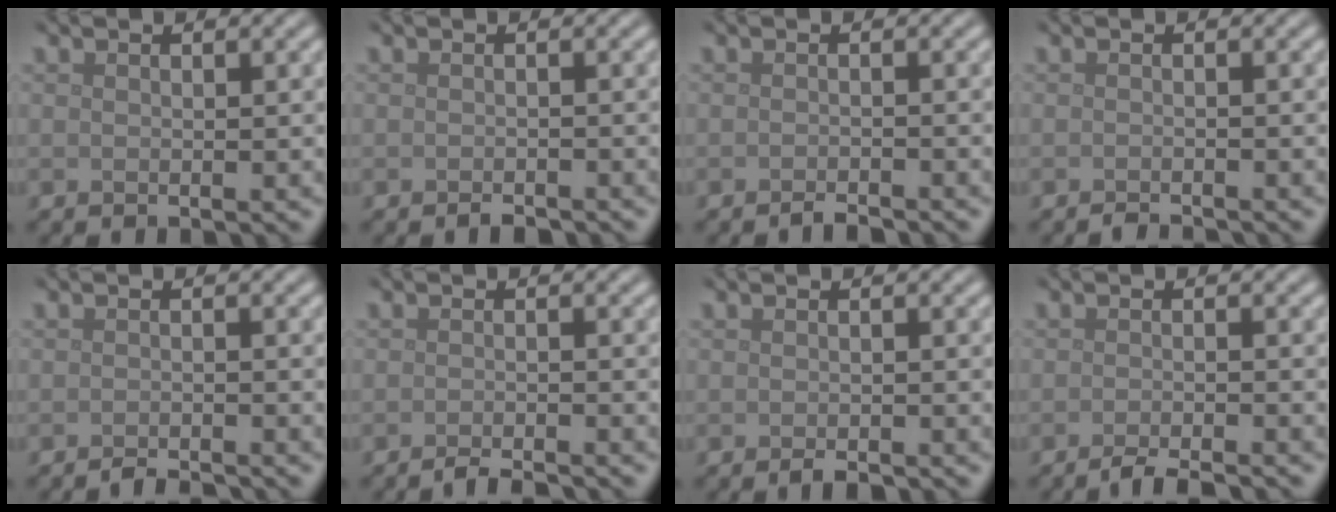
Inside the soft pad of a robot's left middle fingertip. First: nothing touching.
{"total": 1.0, "force": [-0.8, 0.3, 0.4], "torque": [-0.007, -0.004, -0.013]}
{"total": 1.2, "force": [-1.1, 0.1, 0.5], "torque": [-0.008, -0.001, -0.021]}
{"total": 1.1, "force": [-1.0, 0.0, 0.3], "torque": [-0.003, -0.002, -0.021]}
{"total": 1.7, "force": [-1.6, 0.2, 0.6], "torque": [-0.002, -0.001, -0.029]}
{"total": 2.2, "force": [-1.9, 0.3, 1.0], "torque": [-0.006, -0.001, -0.035]}
{"total": 1.2, "force": [-0.9, 0.3, 0.7], "torque": [-0.011, -0.003, -0.014]}
{"total": 2.8, "force": [-2.3, 0.4, 1.5], "torque": [-0.013, -0.001, -0.045]}